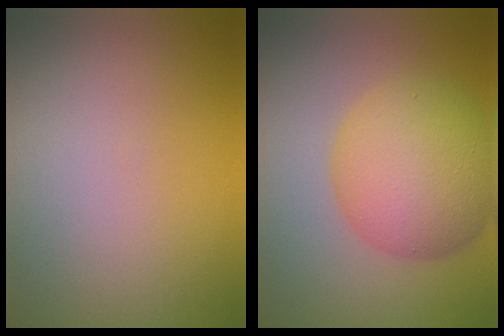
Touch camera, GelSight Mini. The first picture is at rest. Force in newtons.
{"total": 9.7, "press": 9.7, "slide": 0.3}